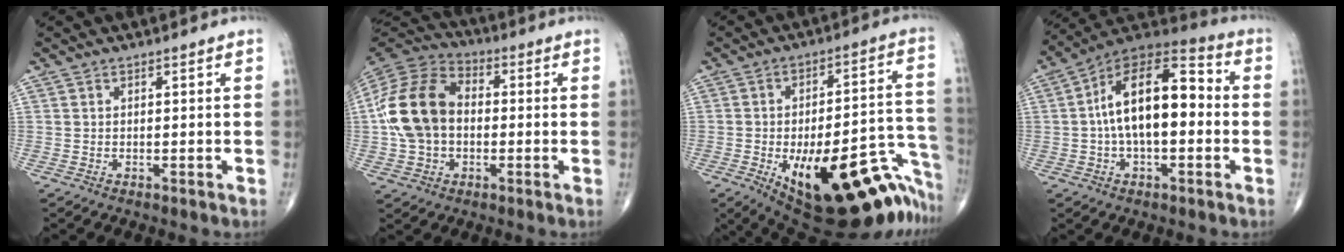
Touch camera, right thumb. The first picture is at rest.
{"total": 17.2, "force": [-0.2, 12.4, 12.0], "torque": [-0.234, 0.030, -0.011]}
{"total": 32.4, "force": [-15.2, 12.2, 25.8], "torque": [-0.255, 0.065, -0.192]}
{"total": 17.5, "force": [0.2, 8.9, 15.1], "torque": [-0.240, 0.045, -0.010]}